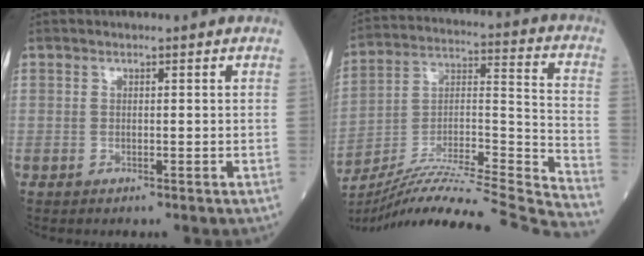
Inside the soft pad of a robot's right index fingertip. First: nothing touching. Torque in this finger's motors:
{"motor_torque": [-1.06, -1.08, -0.63, -0.21]}